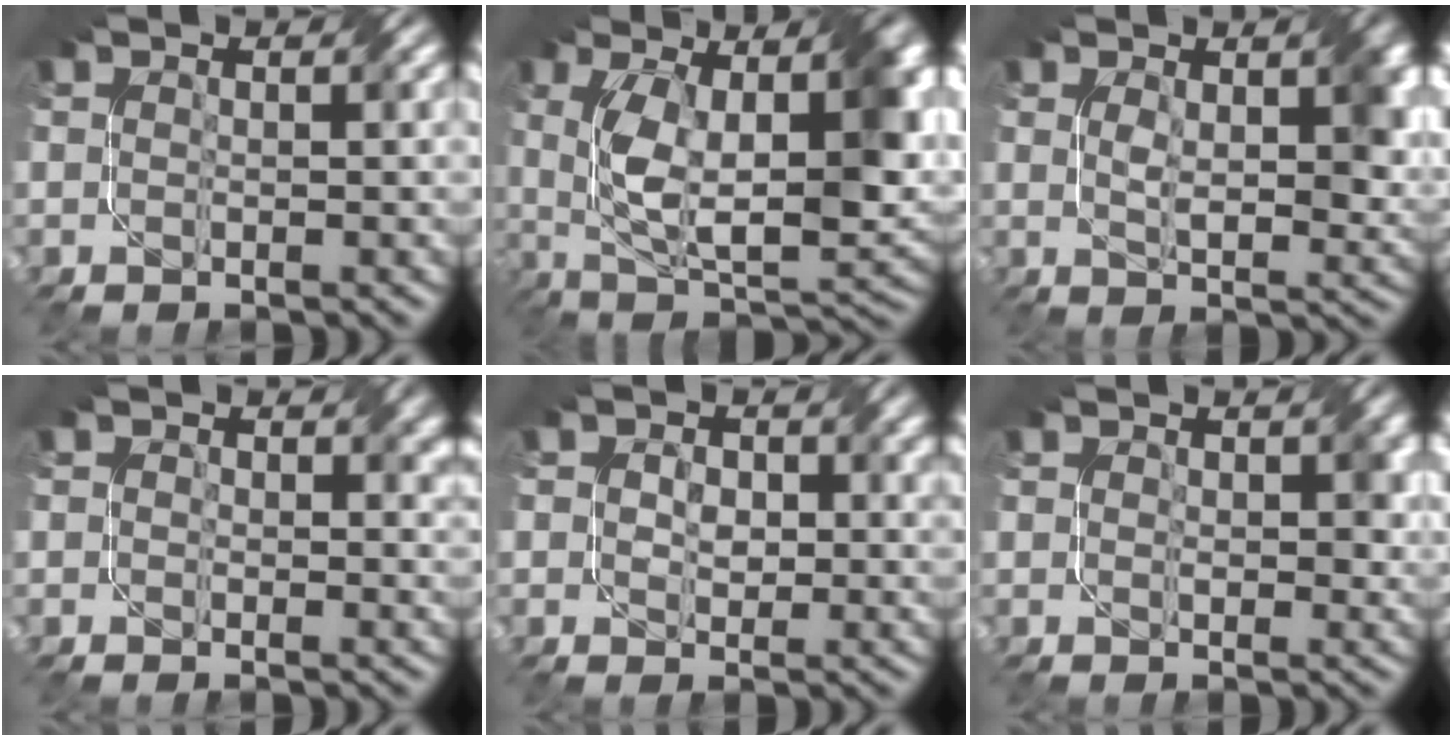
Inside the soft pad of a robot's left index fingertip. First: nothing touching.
{"total": 11.3, "force": [1.4, 4.7, 10.1], "torque": [-0.175, -0.009, 0.028]}
{"total": 5.5, "force": [1.1, 2.2, 4.8], "torque": [-0.076, -0.004, 0.026]}
{"total": 2.7, "force": [0.9, 1.9, 1.6], "torque": [-0.016, -0.004, 0.008]}
{"total": 2.8, "force": [0.5, 2.1, 1.8], "torque": [-0.033, -0.004, 0.007]}
{"total": 2.6, "force": [0.7, 1.7, 1.9], "torque": [-0.027, -0.005, 0.011]}